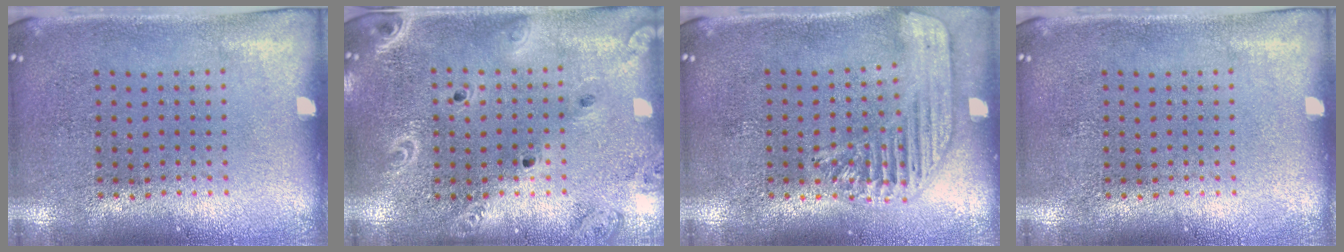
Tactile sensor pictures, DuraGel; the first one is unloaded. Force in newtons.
{"total": 2.1, "press": 1.9, "slide": 0.9}
{"total": 1.7, "press": 1.5, "slide": 0.7}
{"total": 0.0}